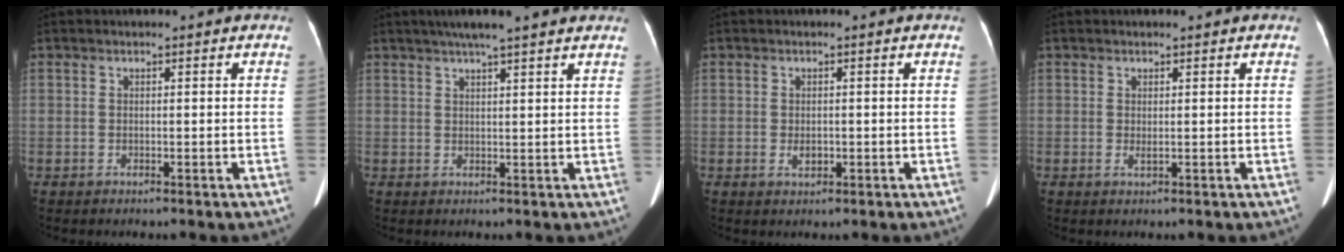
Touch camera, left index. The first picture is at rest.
{"total": 8.2, "force": [6.6, 0.0, 4.9], "torque": [-0.078, 0.028, 0.086]}
{"total": 1.5, "force": [-0.5, 0.9, 1.1], "torque": [-0.026, -0.004, -0.006]}
{"total": 0.6, "force": [0.0, 0.2, 0.6], "torque": [-0.020, -0.004, 0.001]}